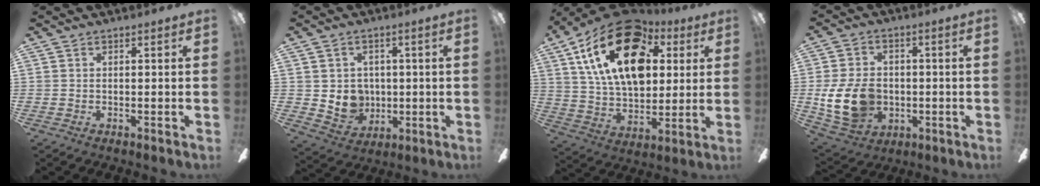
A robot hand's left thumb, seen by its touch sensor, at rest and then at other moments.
{"total": 7.4, "force": [0.9, 7.0, 2.1], "torque": [-0.046, -0.004, 0.024]}
{"total": 25.0, "force": [10.4, 14.8, 17.2], "torque": [-0.298, -0.034, 0.179]}
{"total": 14.6, "force": [-2.1, 10.9, 9.5], "torque": [-0.211, 0.009, -0.038]}